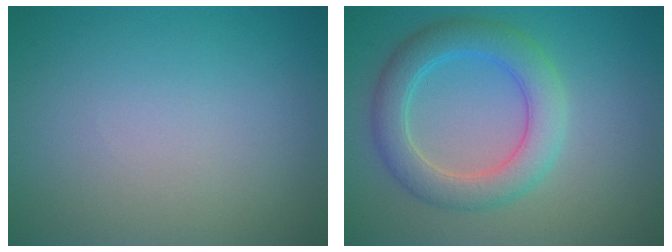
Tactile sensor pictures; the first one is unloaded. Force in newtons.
{"total": 4.8, "press": 4.8, "slide": 0.2}